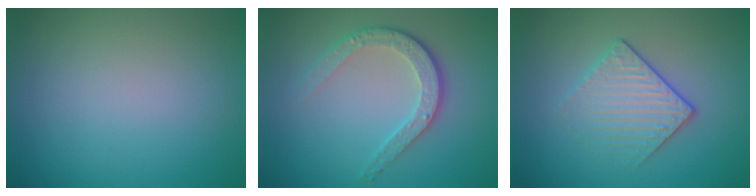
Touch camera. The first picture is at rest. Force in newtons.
{"total": 3.8, "press": 2.8, "slide": 2.5}
{"total": 3.1, "press": 2.9, "slide": 1.2}